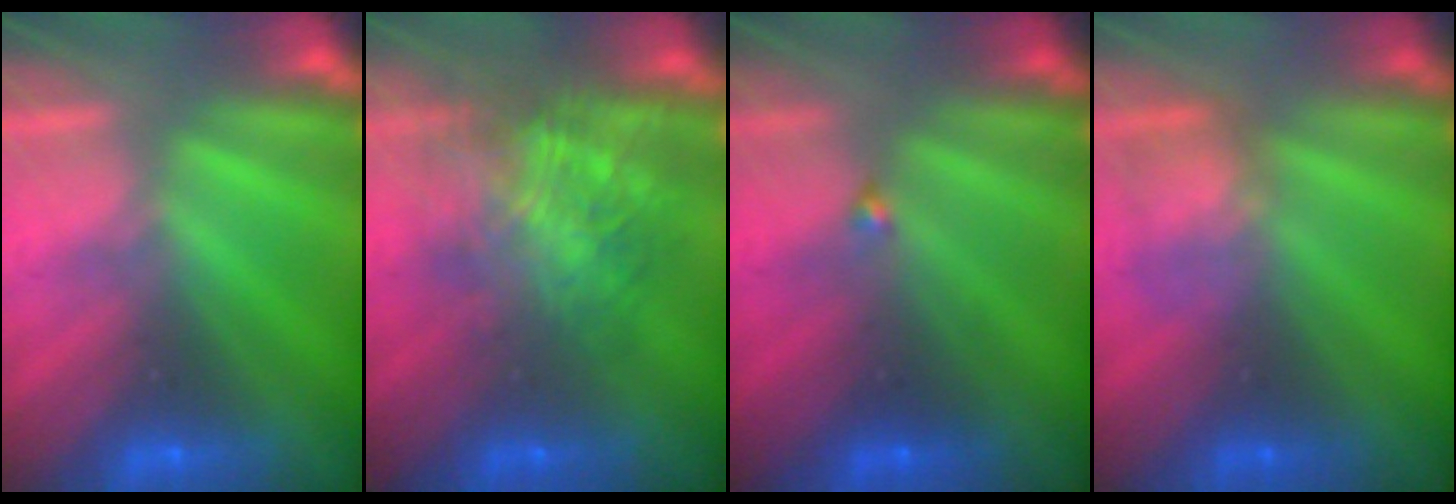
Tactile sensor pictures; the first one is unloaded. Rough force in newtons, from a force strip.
{"total": 7.8}
{"total": 1.9}
{"total": 2.3}